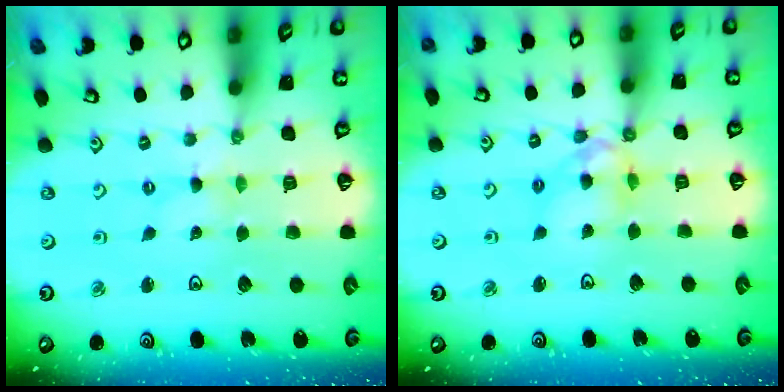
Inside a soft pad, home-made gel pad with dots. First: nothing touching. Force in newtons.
{"total": 9.8, "press": 9.7, "slide": 1.1}